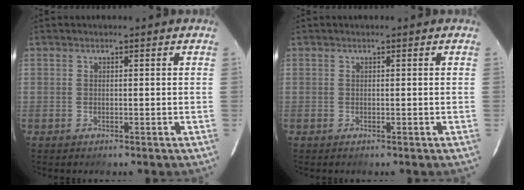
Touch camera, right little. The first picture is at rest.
{"total": 0.0}